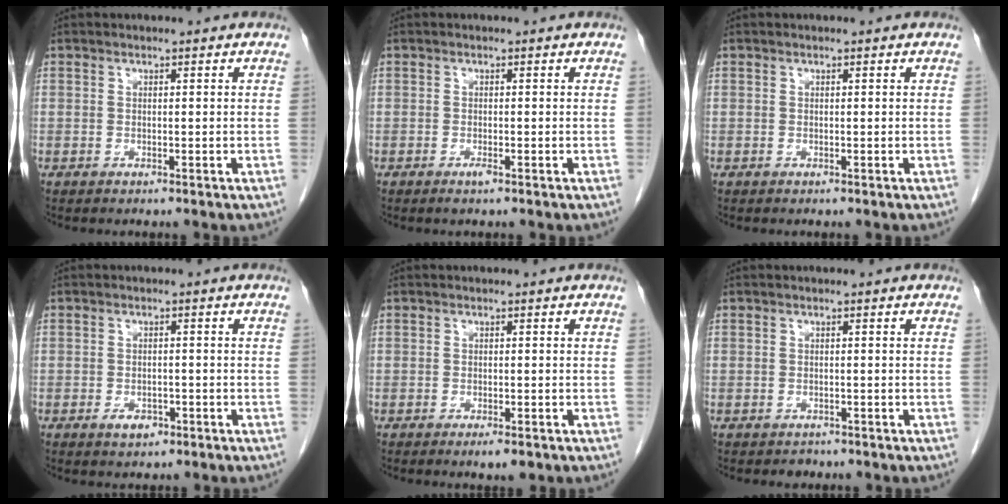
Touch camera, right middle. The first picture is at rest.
{"total": 0.9, "force": [-0.5, 0.0, 0.7], "torque": [-0.014, -0.001, -0.009]}
{"total": 0.0}
{"total": 2.2, "force": [-1.3, 1.3, 1.3], "torque": [-0.024, 0.001, -0.013]}
{"total": 2.0, "force": [-1.3, 0.5, 1.5], "torque": [-0.022, -0.004, -0.016]}
{"total": 0.9, "force": [-0.7, 0.5, -0.1], "torque": [-0.007, -0.001, -0.012]}